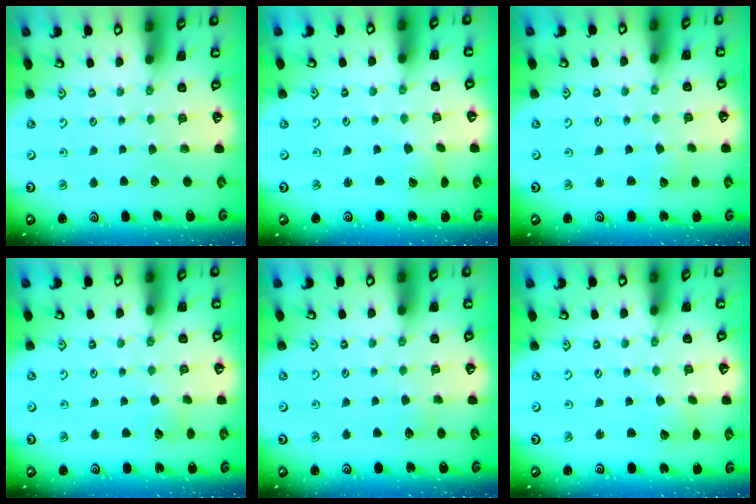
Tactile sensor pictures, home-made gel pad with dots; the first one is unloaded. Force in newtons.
{"total": 1.8, "press": 1.8, "slide": 0.4}
{"total": 2.9, "press": 2.9, "slide": 0.3}
{"total": 3.4, "press": 3.3, "slide": 0.4}
{"total": 2.9, "press": 2.9, "slide": 0.4}
{"total": 3.3, "press": 3.3, "slide": 0.1}